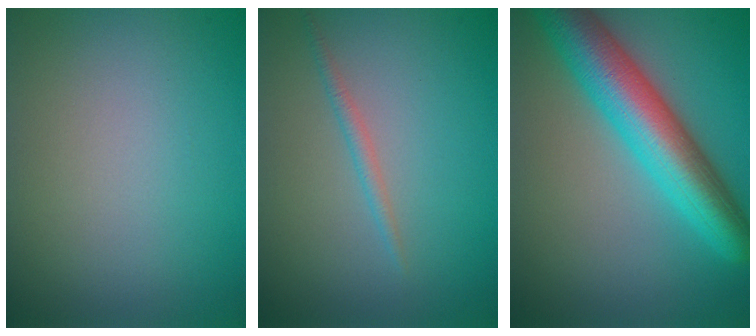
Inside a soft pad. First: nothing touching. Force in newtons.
{"total": 1.1, "press": 1.1, "slide": 0.0}
{"total": 8.6, "press": 8.6, "slide": 0.4}